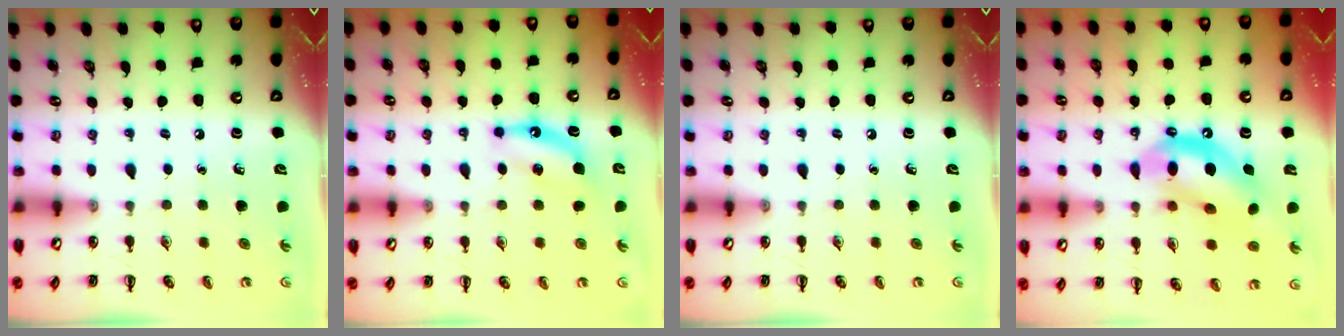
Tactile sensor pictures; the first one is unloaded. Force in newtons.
{"total": 6.9, "press": 6.9, "slide": 1.0}
{"total": 0.0}
{"total": 13.8, "press": 13.4, "slide": 3.5}